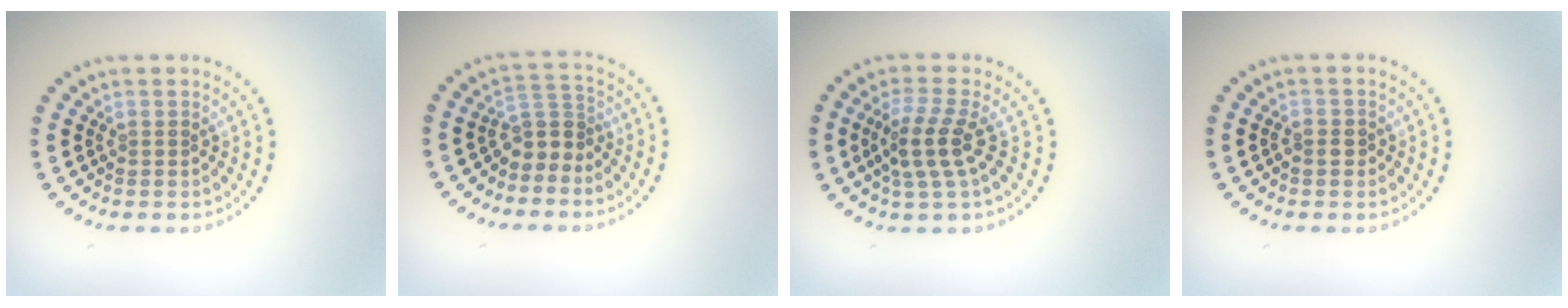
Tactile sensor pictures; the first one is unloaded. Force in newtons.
{"total": 2.8, "press": 2.0, "slide": 2.0}
{"total": 3.3, "press": 2.8, "slide": 1.7}
{"total": 0.9, "press": 0.8, "slide": 0.4}